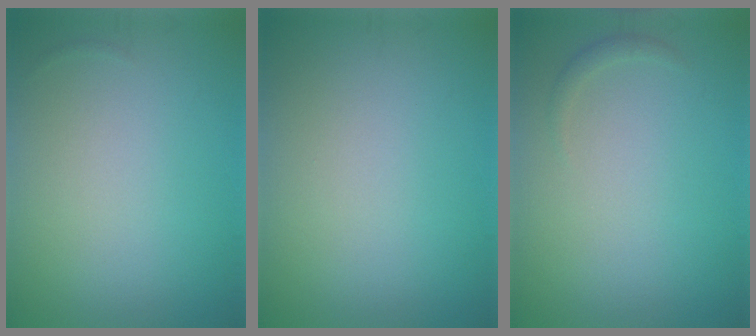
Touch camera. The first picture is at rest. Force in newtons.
{"total": 0.0}
{"total": 0.7, "press": 0.7, "slide": 0.1}